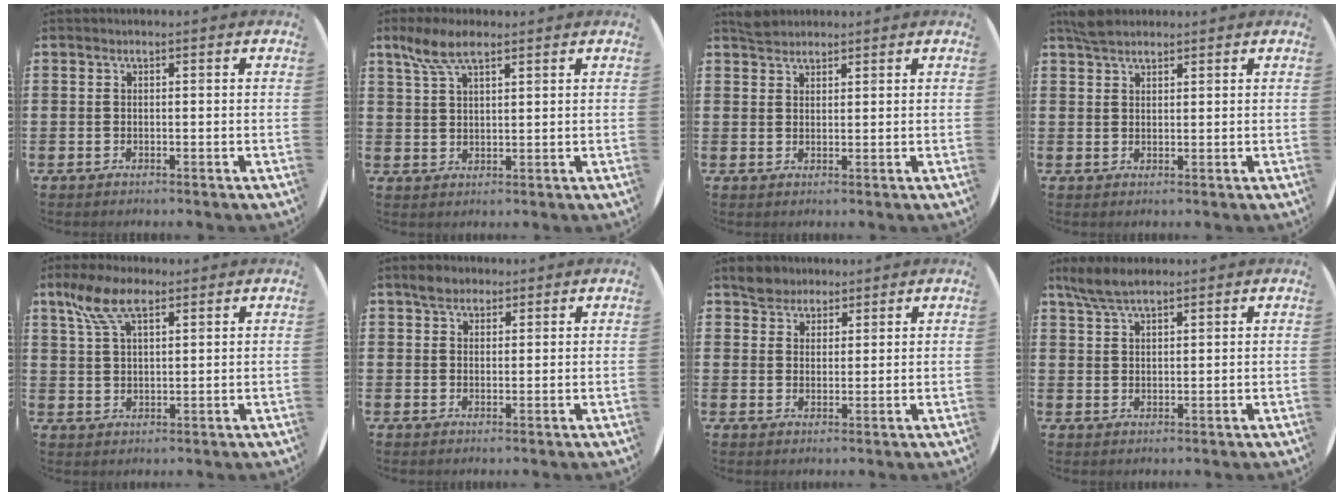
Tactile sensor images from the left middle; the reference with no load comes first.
{"total": 5.6, "force": [3.8, 1.9, 3.6], "torque": [-0.080, 0.005, 0.069]}
{"total": 2.1, "force": [2.0, 0.7, 0.1], "torque": [0.003, 0.002, 0.038]}
{"total": 2.6, "force": [2.4, 0.8, 0.8], "torque": [-0.012, 0.004, 0.043]}
{"total": 7.1, "force": [4.3, 3.0, 4.7], "torque": [-0.104, 0.005, 0.079]}
{"total": 2.6, "force": [2.2, 1.3, 0.6], "torque": [-0.007, 0.005, 0.040]}
{"total": 3.7, "force": [3.3, 1.7, -0.2], "torque": [0.001, 0.002, 0.063]}
{"total": 4.9, "force": [4.0, 1.2, 2.5], "torque": [-0.056, -0.001, 0.075]}